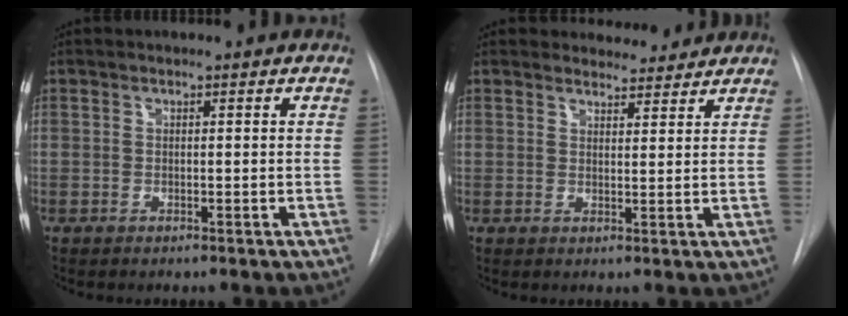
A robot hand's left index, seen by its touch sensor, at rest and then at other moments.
{"total": 4.1, "force": [3.8, 1.4, 0.0], "torque": [0.004, 0.000, 0.044]}